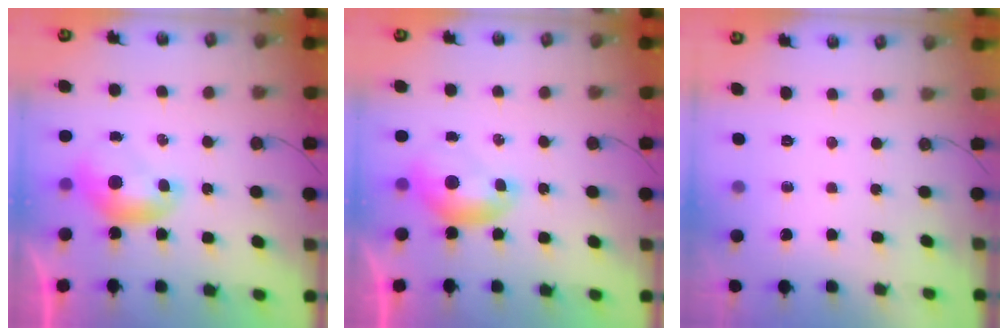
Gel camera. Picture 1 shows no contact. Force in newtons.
{"total": 0.0}
{"total": 0.0}